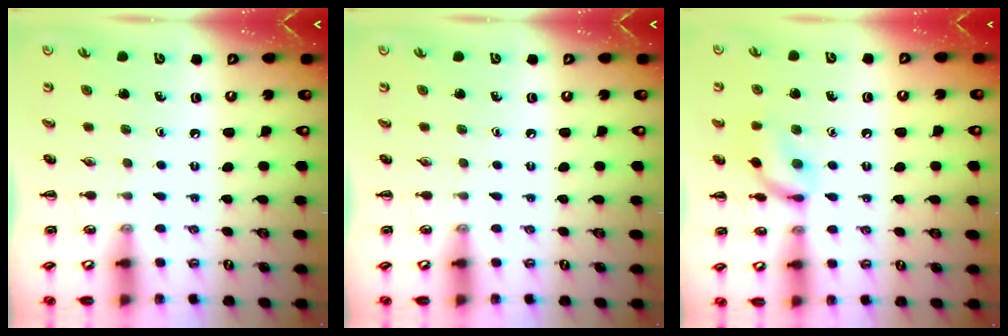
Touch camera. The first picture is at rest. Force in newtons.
{"total": 0.0}
{"total": 11.4, "press": 11.3, "slide": 0.9}